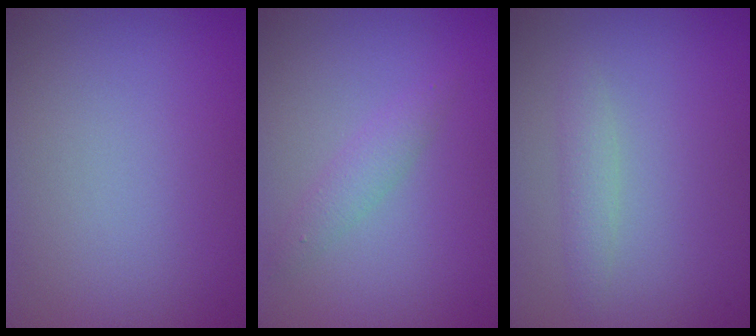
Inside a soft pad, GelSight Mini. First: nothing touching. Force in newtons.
{"total": 1.6, "press": 1.6, "slide": 0.0}
{"total": 1.4, "press": 1.4, "slide": 0.1}